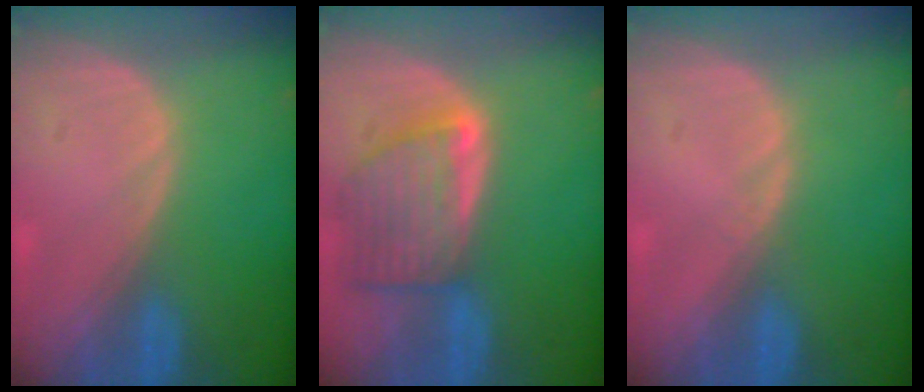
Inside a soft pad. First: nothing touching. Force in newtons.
{"total": 8.1, "press": 7.3, "slide": 3.5}
{"total": 0.7, "press": 0.5, "slide": 0.4}